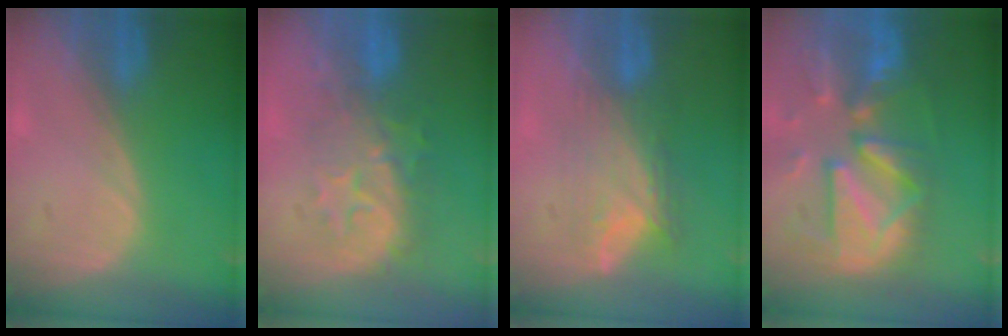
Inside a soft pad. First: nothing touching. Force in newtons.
{"total": 8.3, "press": 8.2, "slide": 1.2}
{"total": 7.0, "press": 6.5, "slide": 2.6}
{"total": 12.8, "press": 11.1, "slide": 6.3}